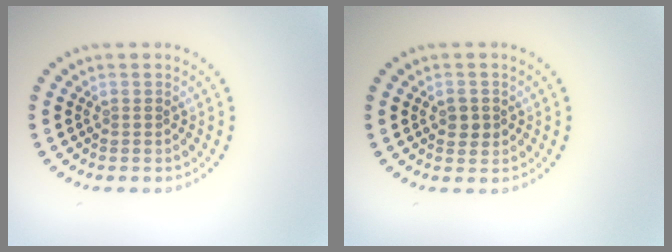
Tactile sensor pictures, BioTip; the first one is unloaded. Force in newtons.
{"total": 1.5, "press": 1.5, "slide": 0.1}